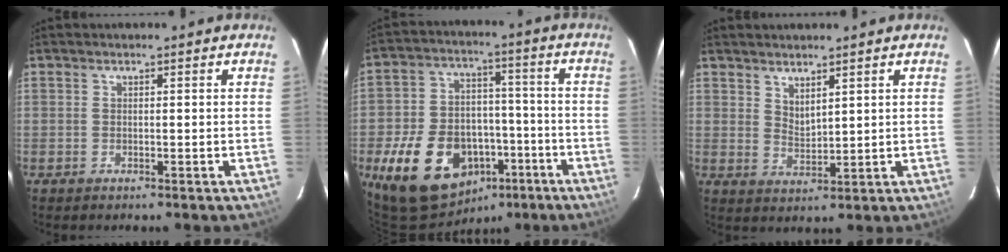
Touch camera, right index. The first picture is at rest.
{"total": 19.6, "force": [-9.9, 13.1, 10.7], "torque": [-0.228, 0.025, -0.135]}
{"total": 3.6, "force": [2.9, 1.2, 1.8], "torque": [-0.028, -0.005, 0.051]}